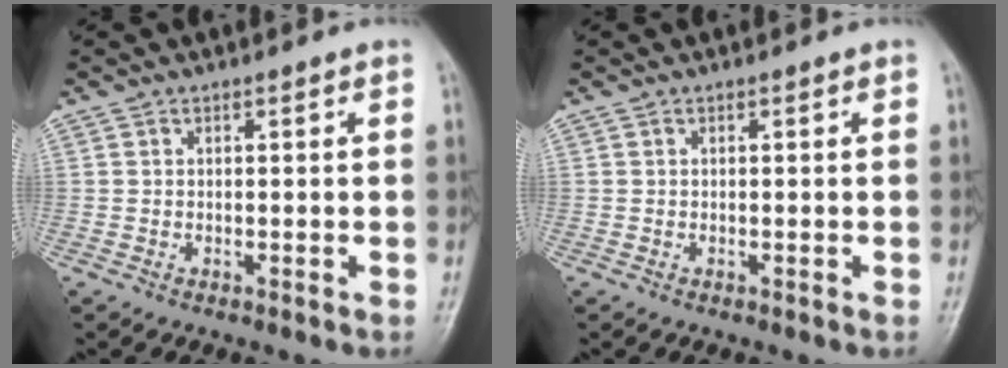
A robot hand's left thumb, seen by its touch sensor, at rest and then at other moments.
{"total": 0.0}